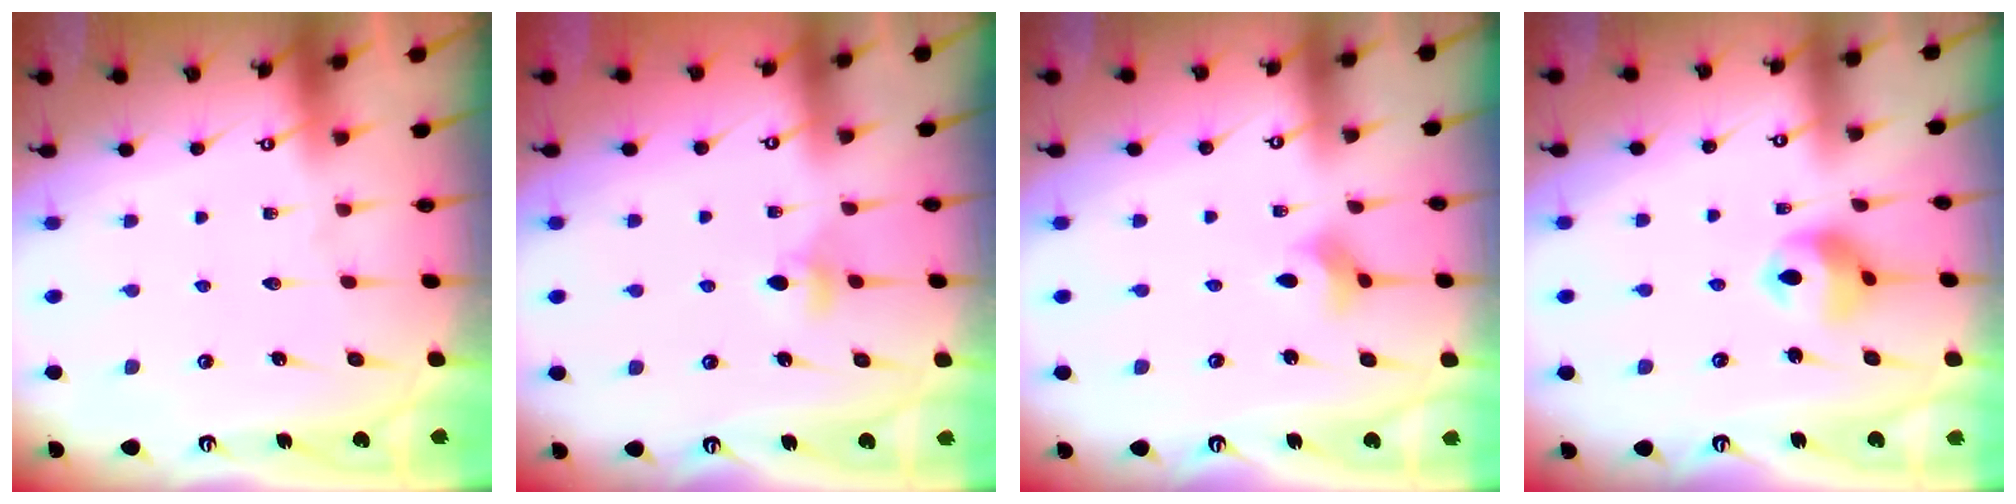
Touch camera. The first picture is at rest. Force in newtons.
{"total": 4.1, "press": 4.0, "slide": 1.0}
{"total": 2.8, "press": 2.7, "slide": 0.6}
{"total": 9.1, "press": 9.1, "slide": 0.9}